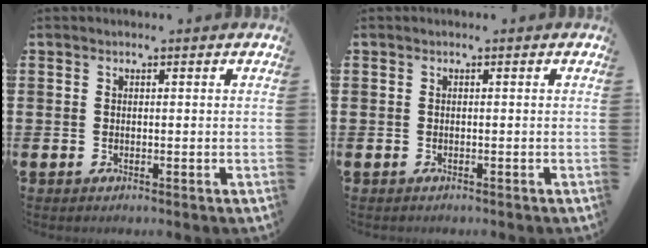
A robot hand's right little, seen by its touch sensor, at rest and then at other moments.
{"total": 0.0}